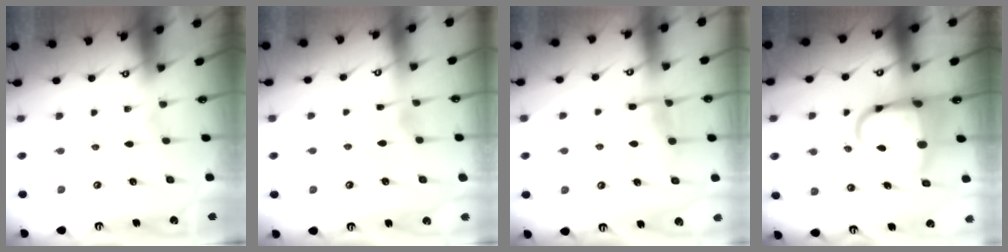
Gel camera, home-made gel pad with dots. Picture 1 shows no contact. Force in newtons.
{"total": 2.4, "press": 2.4, "slide": 0.4}
{"total": 10.1, "press": 10.1, "slide": 1.1}
{"total": 8.6, "press": 8.4, "slide": 1.7}